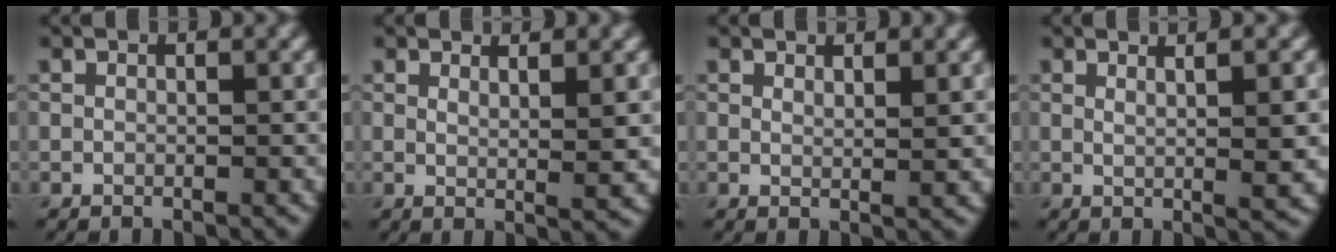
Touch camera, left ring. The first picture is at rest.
{"total": 2.9, "force": [1.5, 0.7, 2.3], "torque": [-0.024, -0.005, 0.022]}
{"total": 1.3, "force": [1.1, 0.2, 0.8], "torque": [-0.011, -0.001, 0.017]}
{"total": 4.7, "force": [1.2, 1.1, 4.4], "torque": [-0.053, 0.001, 0.018]}